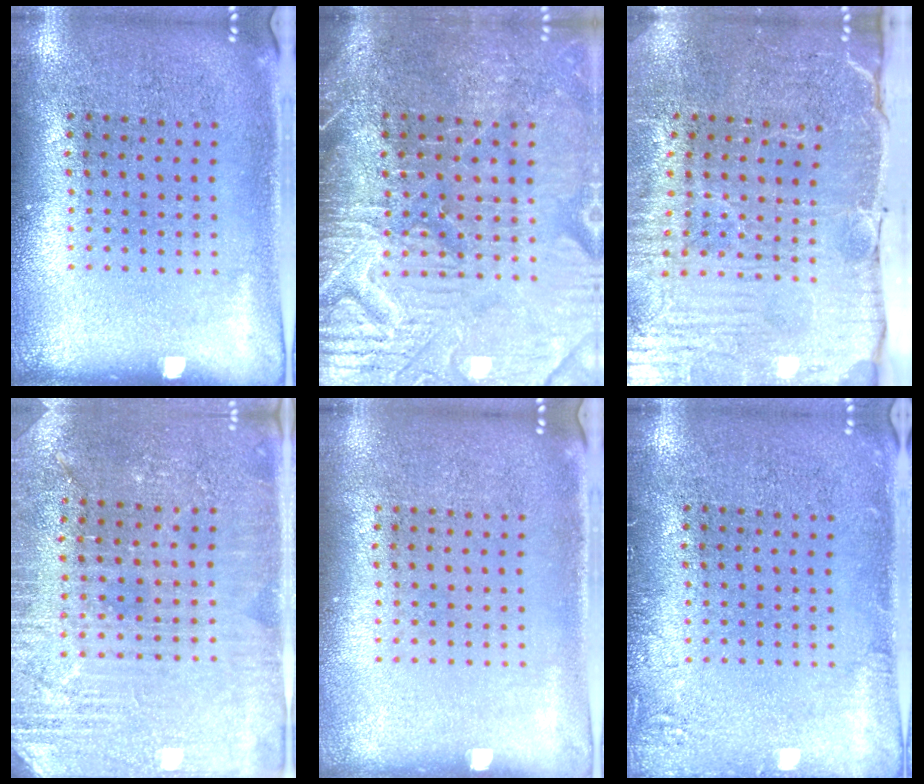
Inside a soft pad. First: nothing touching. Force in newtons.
{"total": 4.4, "press": 4.0, "slide": 1.8}
{"total": 4.0, "press": 3.9, "slide": 1.0}
{"total": 2.9, "press": 2.9, "slide": 0.4}
{"total": 0.0}
{"total": 1.5, "press": 1.4, "slide": 0.3}